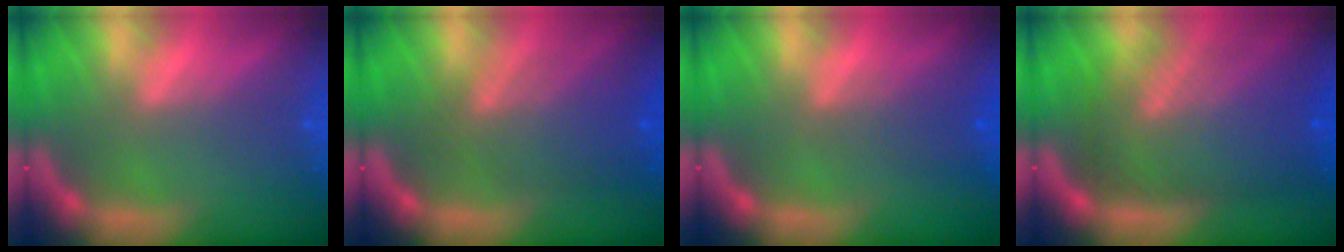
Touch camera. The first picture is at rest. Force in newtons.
{"total": 6.0}
{"total": 2.5}
{"total": 10.1}